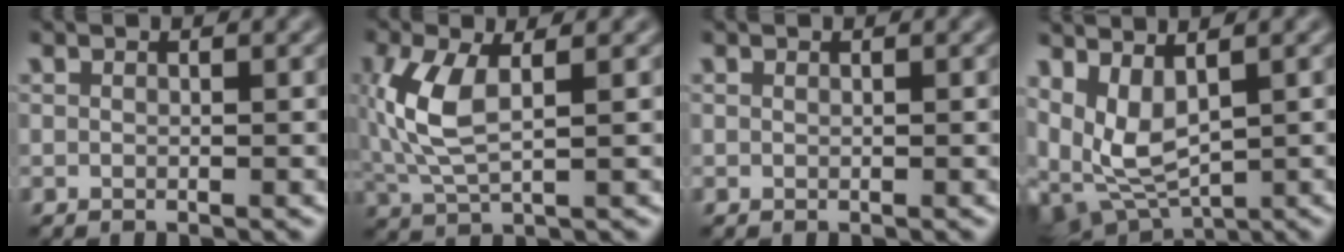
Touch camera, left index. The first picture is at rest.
{"total": 5.3, "force": [0.5, 2.2, 4.8], "torque": [-0.126, 0.003, 0.013]}
{"total": 0.0}
{"total": 5.0, "force": [0.6, 2.5, 4.3], "torque": [-0.110, -0.004, 0.019]}